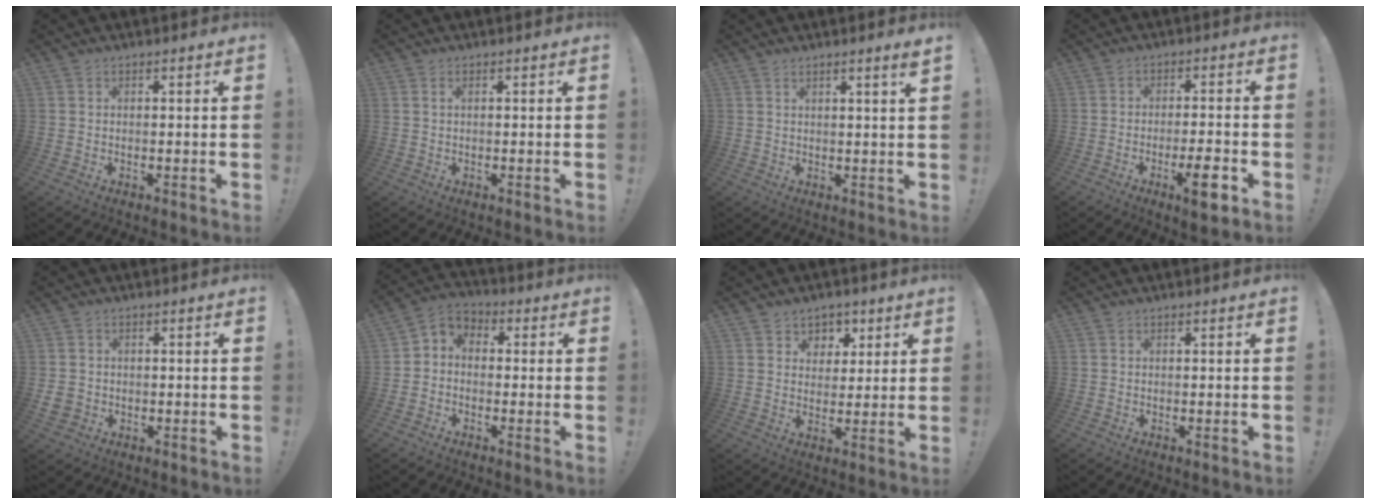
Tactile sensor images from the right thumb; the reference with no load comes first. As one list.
[{"total": 0.8, "force": [0.4, 0.3, 0.7], "torque": [-0.007, -0.001, 0.006]}, {"total": 2.7, "force": [2.0, -0.5, 1.8], "torque": [-0.021, -0.014, 0.030]}, {"total": 7.9, "force": [-4.1, 1.0, 6.7], "torque": [-0.103, 0.011, -0.069]}, {"total": 3.4, "force": [-0.2, 3.1, 1.5], "torque": [-0.037, -0.002, -0.002]}, {"total": 4.6, "force": [-2.2, 3.7, 1.7], "torque": [-0.040, 0.013, -0.041]}, {"total": 6.2, "force": [2.9, 5.5, 0.6], "torque": [0.006, -0.026, 0.057]}, {"total": 0.0}]